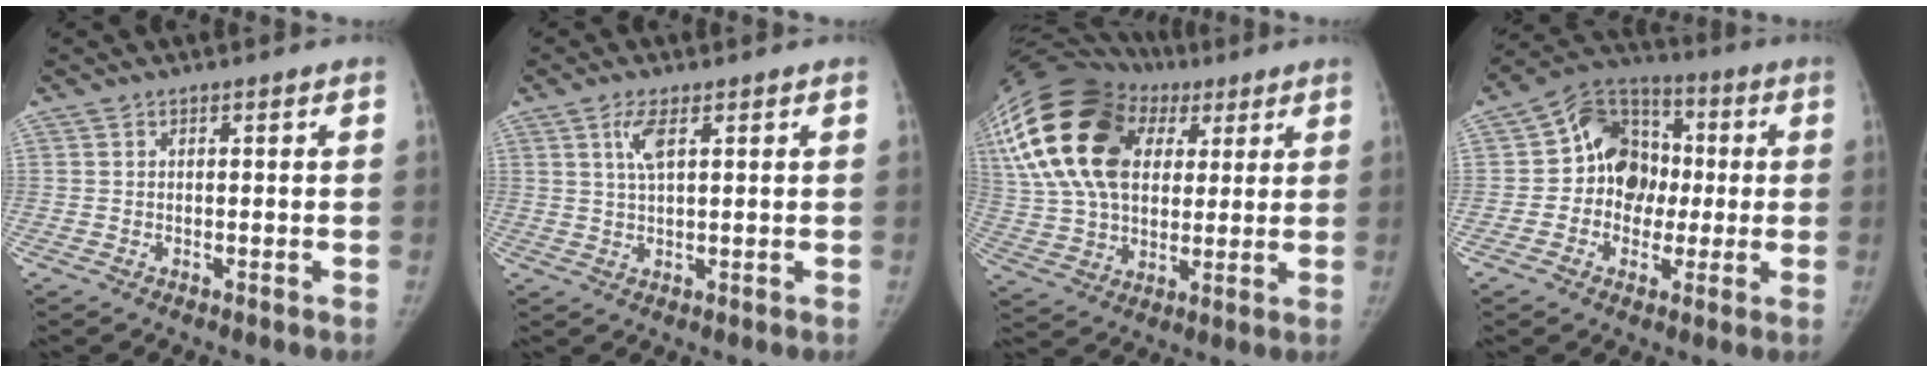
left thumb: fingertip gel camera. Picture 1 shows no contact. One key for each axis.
{"total": 3.9, "fx": 1.7, "fy": 1.3, "fz": 3.2, "tx": -0.066, "ty": -0.001, "tz": 0.038}
{"total": 29.5, "fx": 10.4, "fy": 19.8, "fz": 19.2, "tx": -0.403, "ty": 0.053, "tz": 0.197}
{"total": 13.5, "fx": -0.1, "fy": 11.4, "fz": 7.3, "tx": -0.069, "ty": 0.028, "tz": -0.016}